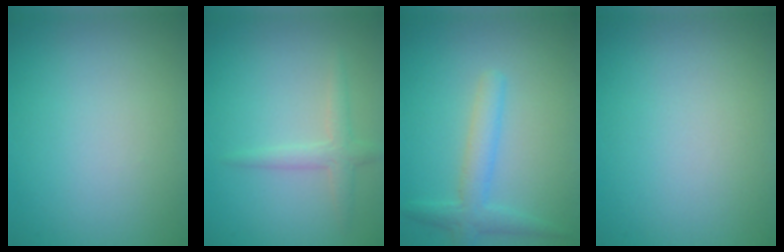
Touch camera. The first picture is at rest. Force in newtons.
{"total": 1.9, "press": 1.9, "slide": 0.1}
{"total": 2.8, "press": 2.8, "slide": 0.1}
{"total": 0.0}